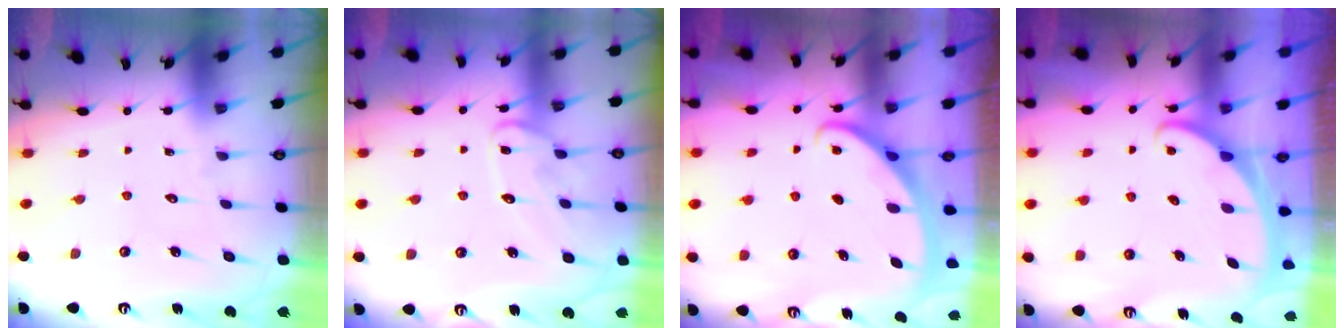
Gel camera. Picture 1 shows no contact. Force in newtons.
{"total": 11.2, "press": 11.2, "slide": 0.5}
{"total": 2.8, "press": 2.8, "slide": 0.4}
{"total": 1.9, "press": 1.9, "slide": 0.1}